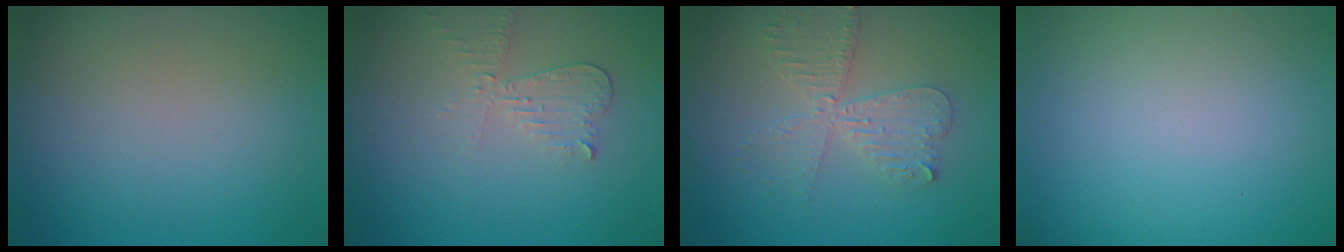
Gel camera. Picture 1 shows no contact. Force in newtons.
{"total": 2.2, "press": 2.2, "slide": 0.2}
{"total": 4.3, "press": 3.6, "slide": 2.3}
{"total": 0.0}